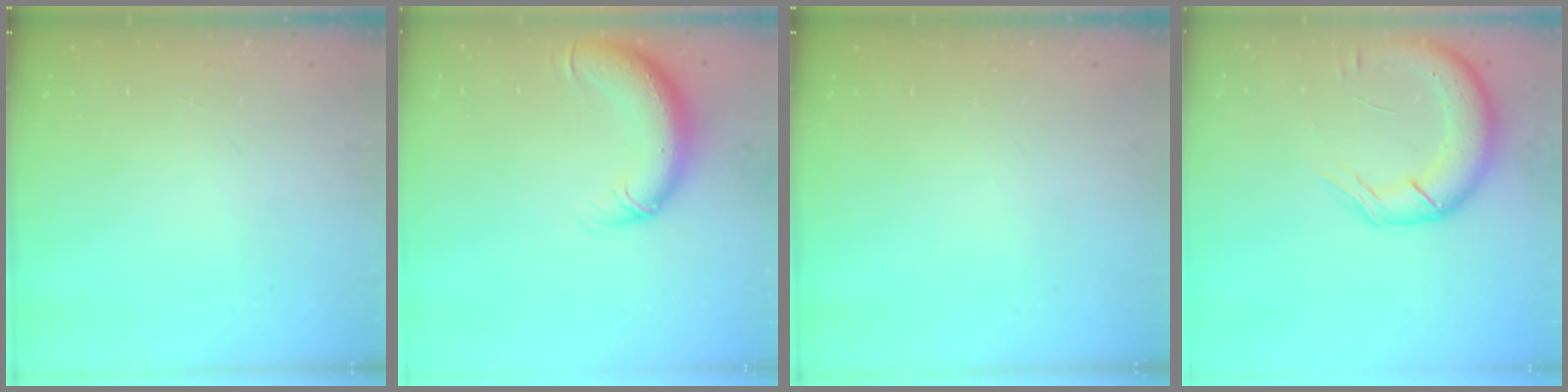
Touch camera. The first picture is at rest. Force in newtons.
{"total": 11.2, "press": 10.8, "slide": 2.9}
{"total": 0.0}
{"total": 14.4, "press": 14.0, "slide": 3.5}